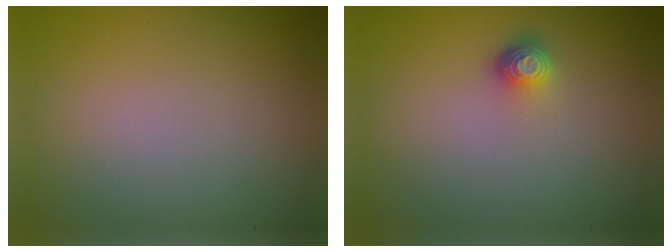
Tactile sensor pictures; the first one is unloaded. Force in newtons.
{"total": 1.7, "press": 1.3, "slide": 1.1}